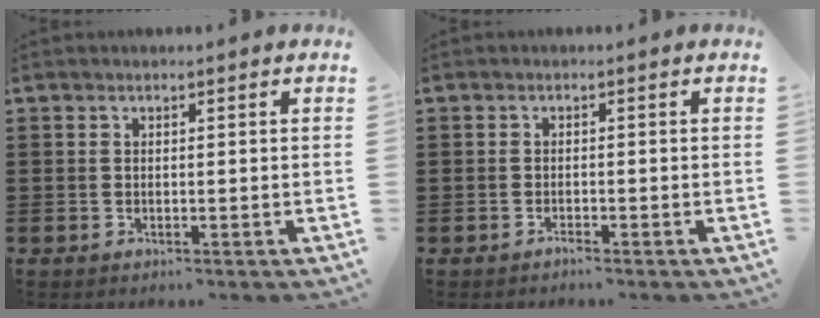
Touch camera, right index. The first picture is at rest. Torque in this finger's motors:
{"motor_torque": [-0.15, 1.56, -1.05, -0.21]}